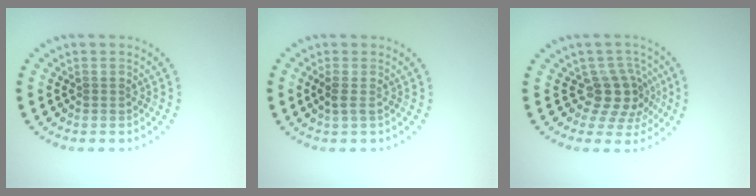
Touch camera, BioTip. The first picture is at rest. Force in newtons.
{"total": 1.1, "press": 1.0, "slide": 0.4}
{"total": 3.7, "press": 2.8, "slide": 2.4}